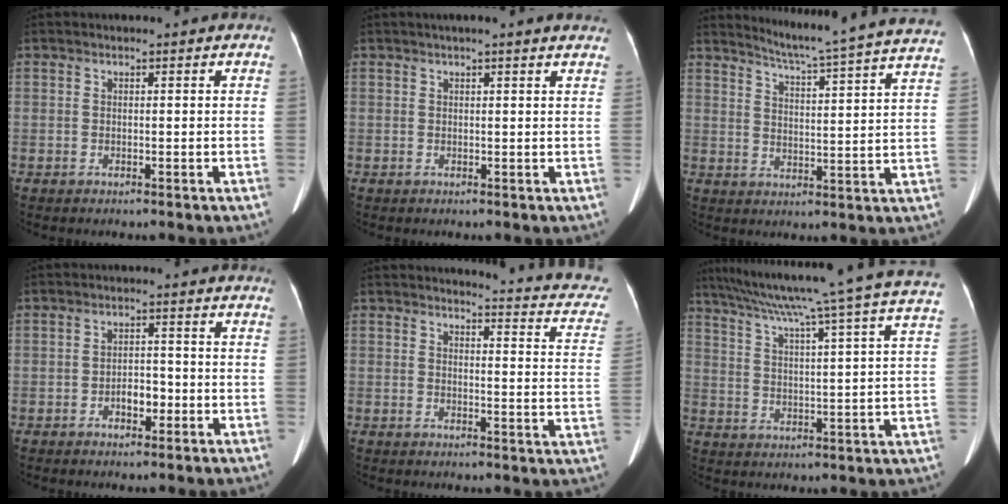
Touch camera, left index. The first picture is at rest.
{"total": 5.1, "force": [4.5, 0.3, 2.4], "torque": [-0.028, 0.022, 0.039]}
{"total": 21.3, "force": [19.5, -1.6, 8.4], "torque": [-0.136, -0.068, 0.240]}
{"total": 3.2, "force": [-1.4, 1.7, 2.3], "torque": [-0.036, 0.007, -0.022]}
{"total": 12.2, "force": [11.5, 1.9, 3.5], "torque": [-0.015, -0.063, 0.093]}
{"total": 26.0, "force": [21.6, -1.3, 14.4], "torque": [-0.243, -0.022, 0.285]}